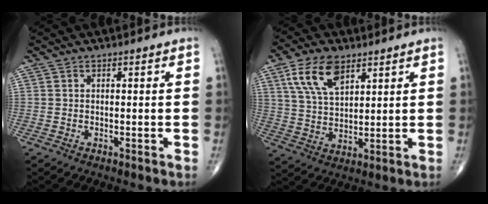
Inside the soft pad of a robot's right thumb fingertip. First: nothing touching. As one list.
[{"total": 10.5, "force": [5.5, 5.4, 7.2], "torque": [-0.126, -0.017, 0.111]}]